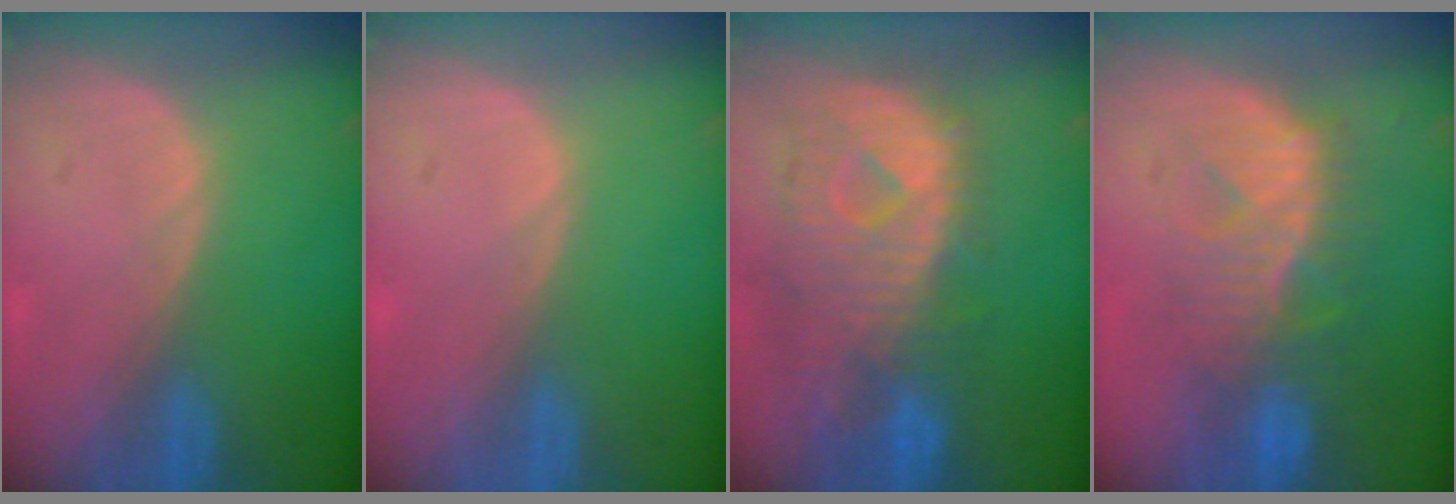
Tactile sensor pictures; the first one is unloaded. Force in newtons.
{"total": 0.0}
{"total": 11.5, "press": 10.0, "slide": 5.7}
{"total": 9.3, "press": 8.8, "slide": 3.0}